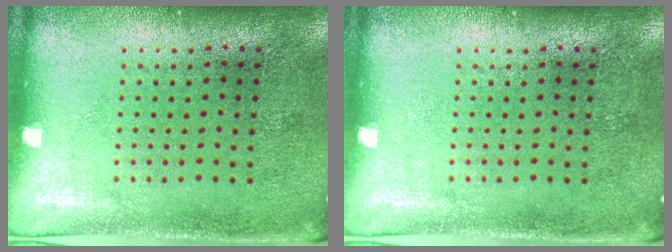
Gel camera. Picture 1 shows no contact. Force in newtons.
{"total": 0.0}